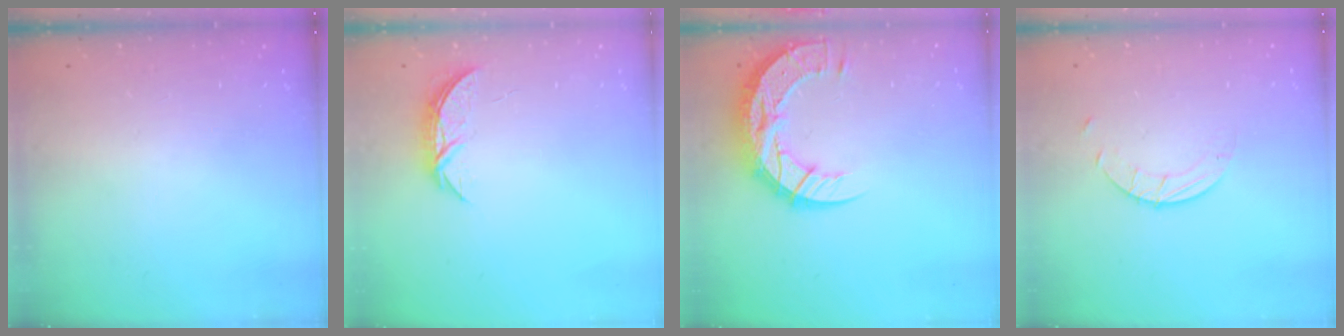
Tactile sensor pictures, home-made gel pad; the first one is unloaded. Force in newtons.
{"total": 5.2, "press": 5.2, "slide": 0.6}
{"total": 15.7, "press": 15.6, "slide": 1.2}
{"total": 2.6, "press": 2.6, "slide": 0.2}